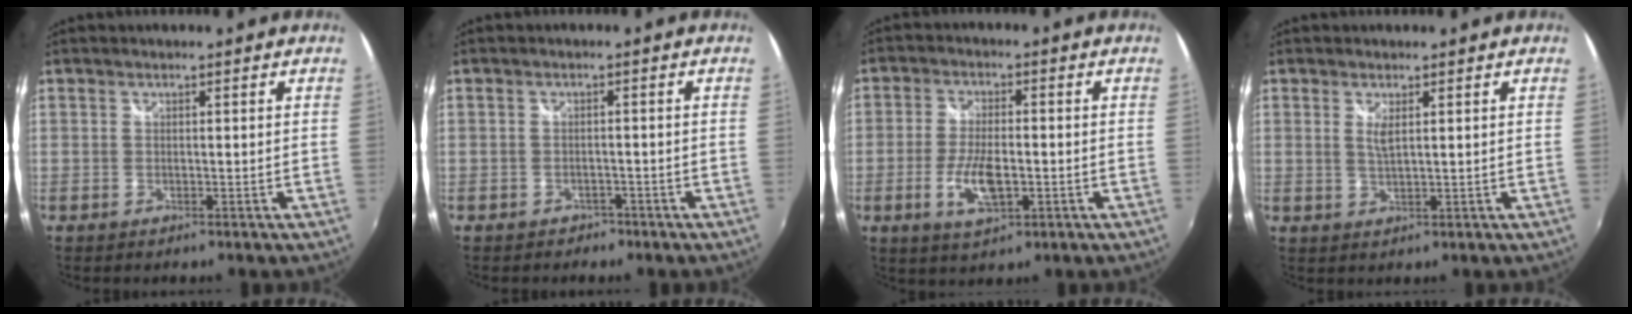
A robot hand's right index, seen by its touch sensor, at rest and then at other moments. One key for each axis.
{"total": 3.0, "fx": -2.2, "fy": 2.0, "fz": 0.4, "tx": -0.015, "ty": -0.003, "tz": -0.032}
{"total": 7.6, "fx": -2.3, "fy": 3.1, "fz": 6.5, "tx": -0.137, "ty": -0.009, "tz": -0.042}
{"total": 2.3, "fx": 0.8, "fy": 0.5, "fz": 2.1, "tx": -0.038, "ty": -0.004, "tz": 0.013}